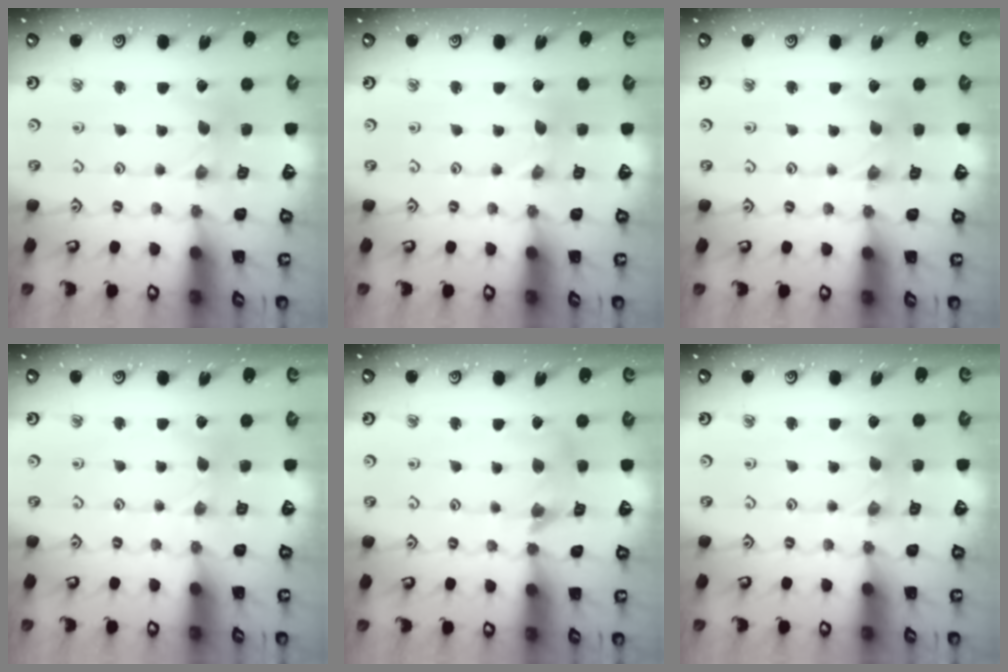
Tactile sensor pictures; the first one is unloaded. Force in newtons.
{"total": 0.0}
{"total": 0.6, "press": 0.6, "slide": 0.1}
{"total": 1.6, "press": 1.5, "slide": 0.3}
{"total": 8.5, "press": 8.4, "slide": 1.0}
{"total": 1.3, "press": 1.2, "slide": 0.2}